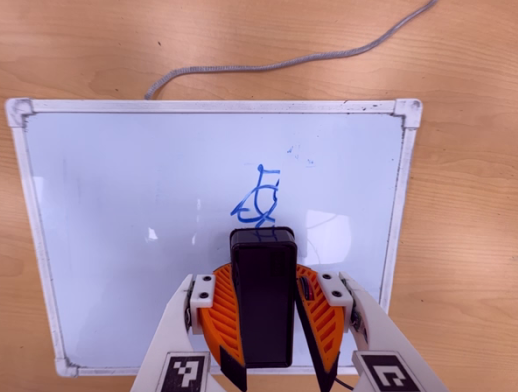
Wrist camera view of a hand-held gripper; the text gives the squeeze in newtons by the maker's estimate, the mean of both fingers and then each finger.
{"total": 11.0, "left": 10.7, "right": 11.3}